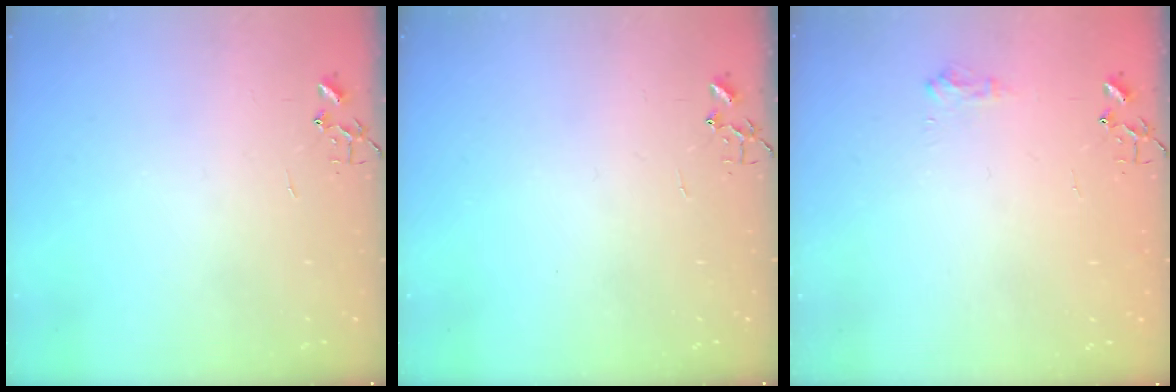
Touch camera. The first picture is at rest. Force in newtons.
{"total": 0.0}
{"total": 8.2, "press": 8.1, "slide": 0.7}